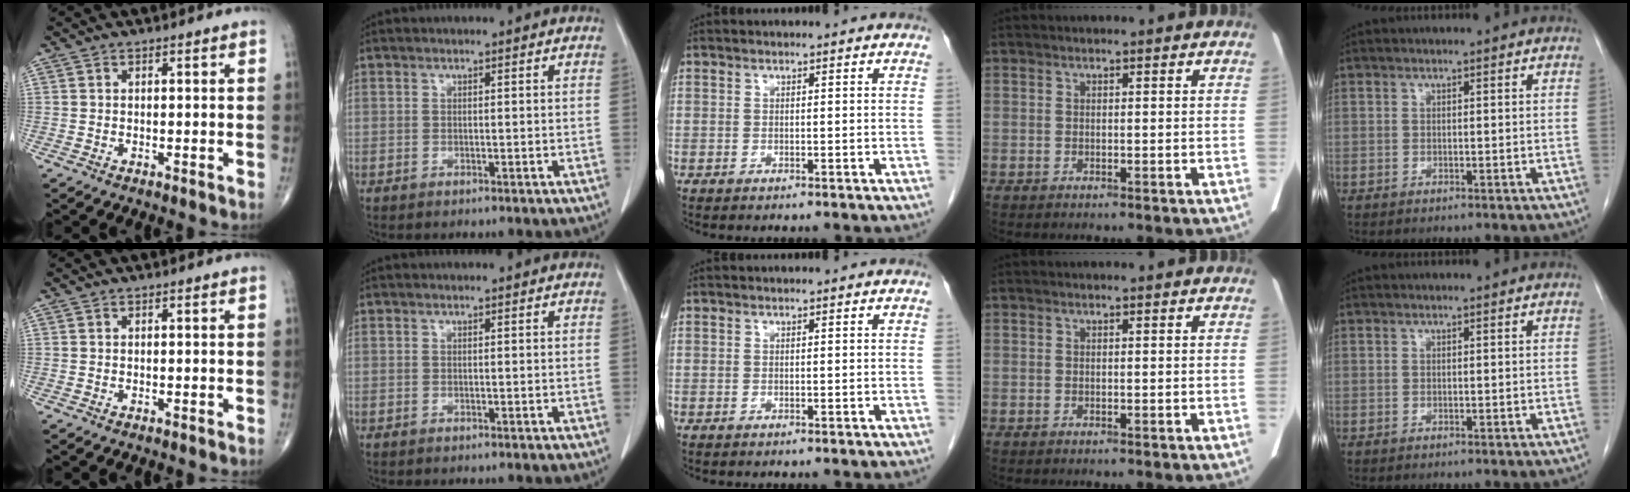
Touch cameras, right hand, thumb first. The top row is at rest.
{}